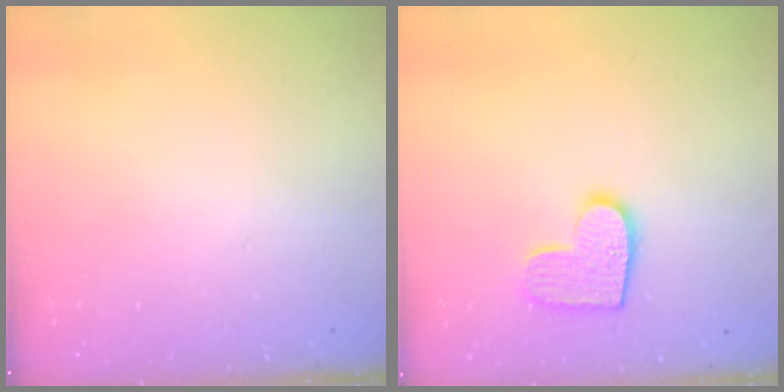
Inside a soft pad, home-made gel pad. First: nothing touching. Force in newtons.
{"total": 10.5, "press": 10.5, "slide": 0.6}